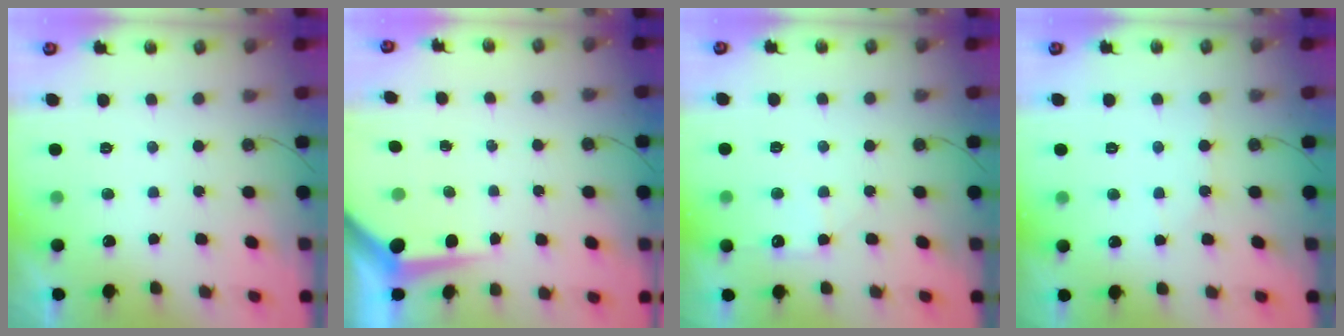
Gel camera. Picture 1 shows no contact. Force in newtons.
{"total": 5.8, "press": 5.8, "slide": 0.4}
{"total": 7.1, "press": 7.1, "slide": 0.7}
{"total": 2.8, "press": 2.8, "slide": 0.3}